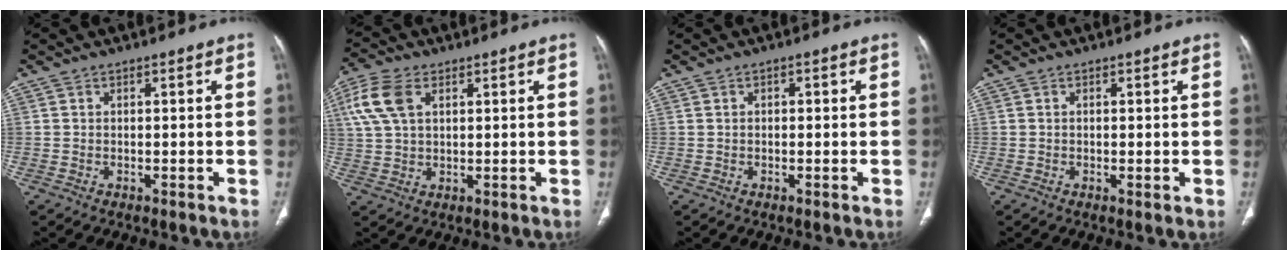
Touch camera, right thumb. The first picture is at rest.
{"total": 8.8, "force": [3.2, 5.2, 6.3], "torque": [-0.146, 0.010, 0.063]}
{"total": 0.8, "force": [0.1, 0.5, 0.6], "torque": [-0.008, 0.006, 0.001]}
{"total": 0.9, "force": [-0.1, 0.2, 0.8], "torque": [-0.018, -0.005, -0.002]}